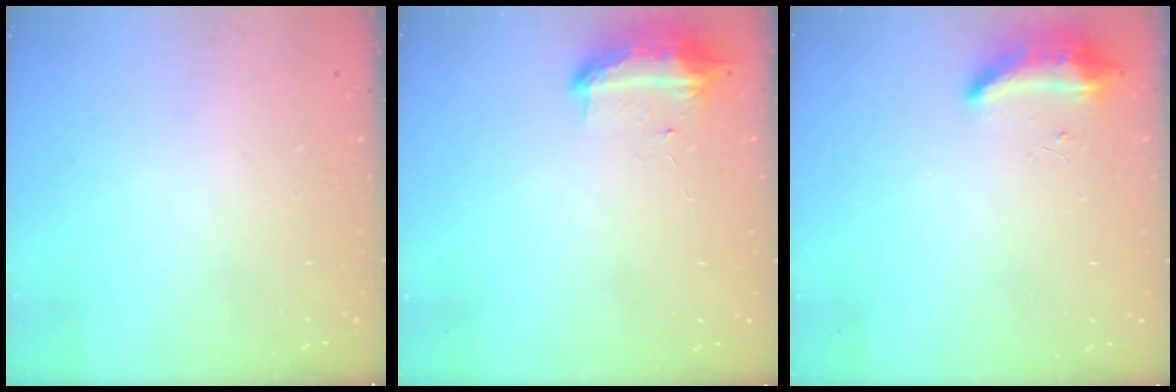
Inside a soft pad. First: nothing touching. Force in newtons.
{"total": 17.9, "press": 11.3, "slide": 13.9}
{"total": 8.7, "press": 8.7, "slide": 0.3}